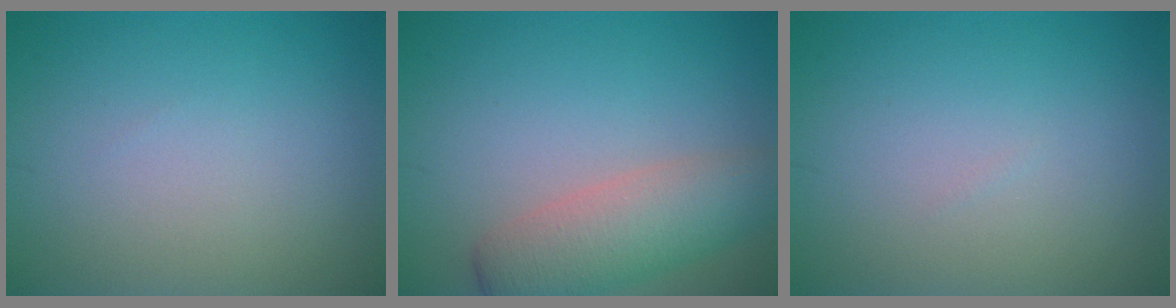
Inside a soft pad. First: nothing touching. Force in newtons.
{"total": 5.2, "press": 5.2, "slide": 0.2}
{"total": 0.0}